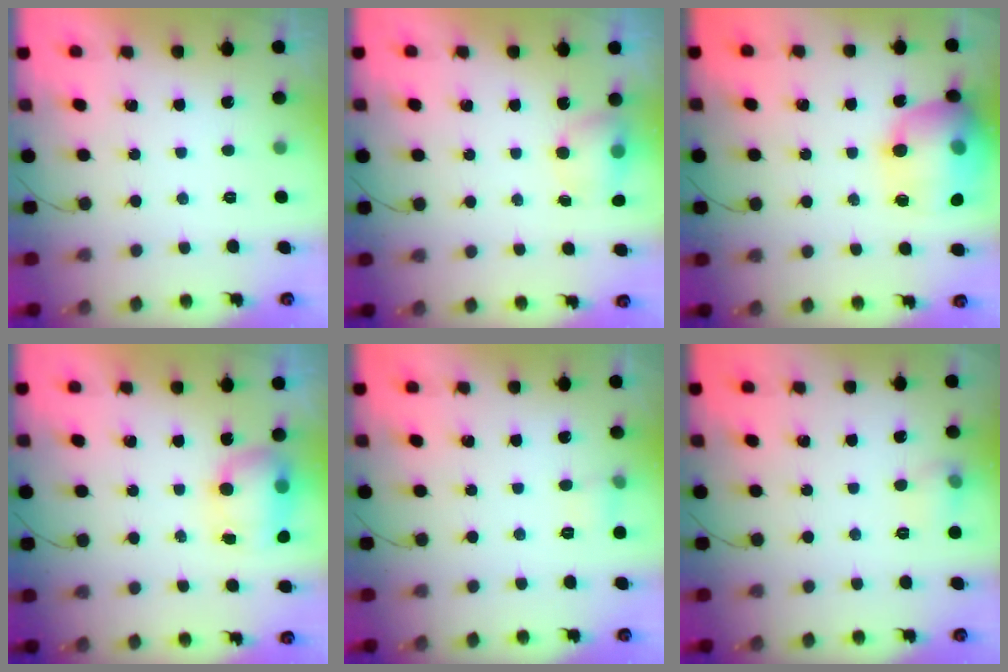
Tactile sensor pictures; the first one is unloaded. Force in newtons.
{"total": 7.4, "press": 5.7, "slide": 4.7}
{"total": 19.9, "press": 19.8, "slide": 2.1}
{"total": 11.2, "press": 9.0, "slide": 6.7}
{"total": 5.1, "press": 4.8, "slide": 1.6}
{"total": 6.6, "press": 6.4, "slide": 1.5}